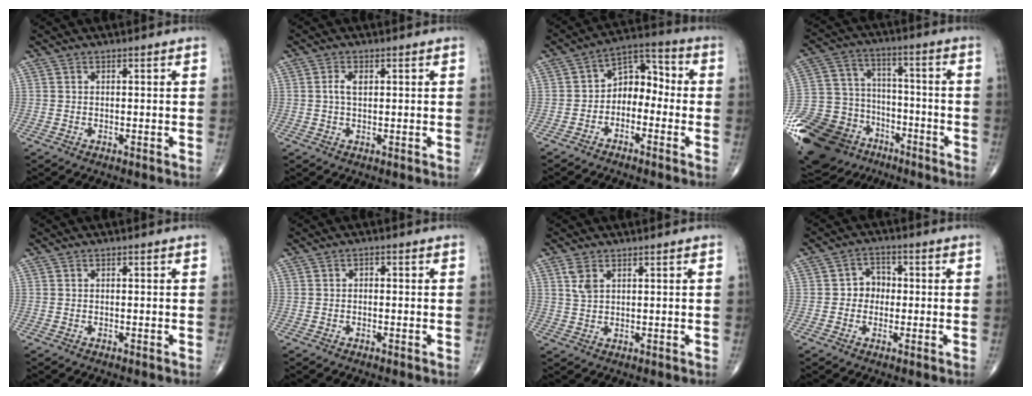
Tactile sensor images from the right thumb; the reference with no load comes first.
{"total": 2.3, "force": [0.5, 1.2, 1.9], "torque": [-0.039, 0.005, 0.008]}
{"total": 8.3, "force": [-1.9, 5.8, 5.5], "torque": [-0.055, 0.047, -0.049]}
{"total": 28.0, "force": [-15.6, 19.6, 12.6], "torque": [-0.317, 0.066, -0.264]}
{"total": 0.0}
{"total": 1.1, "force": [-0.1, 0.7, 0.8], "torque": [-0.005, 0.003, -0.005]}
{"total": 3.0, "force": [1.5, 1.6, 2.1], "torque": [-0.045, 0.002, 0.037]}
{"total": 4.4, "force": [-0.3, 3.8, 2.1], "torque": [-0.004, 0.015, -0.016]}